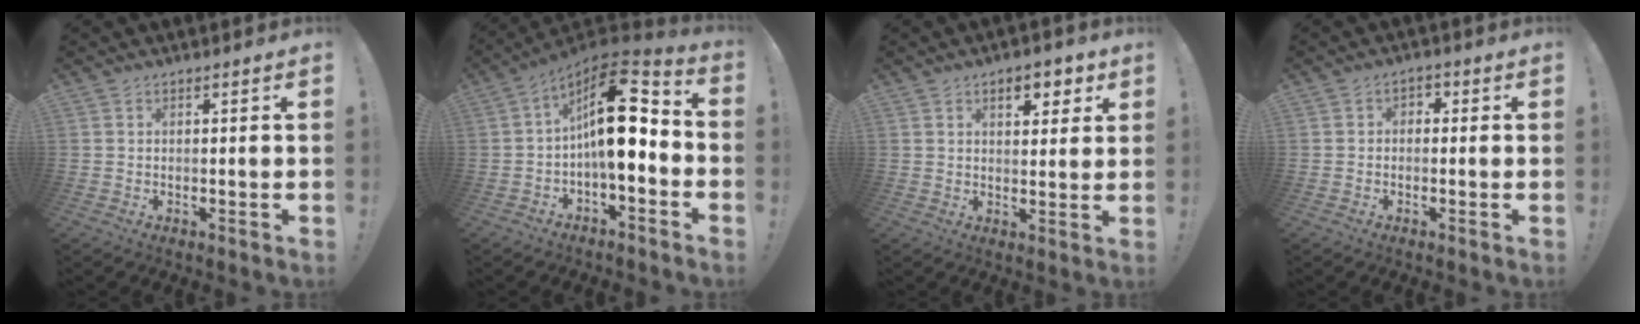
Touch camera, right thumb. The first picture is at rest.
{"total": 17.9, "force": [1.5, 7.6, 16.2], "torque": [-0.264, 0.000, 0.026]}
{"total": 6.6, "force": [3.6, 3.2, 4.5], "torque": [-0.048, -0.013, 0.058]}
{"total": 2.2, "force": [-1.3, 1.5, 0.8], "torque": [-0.010, 0.007, -0.024]}